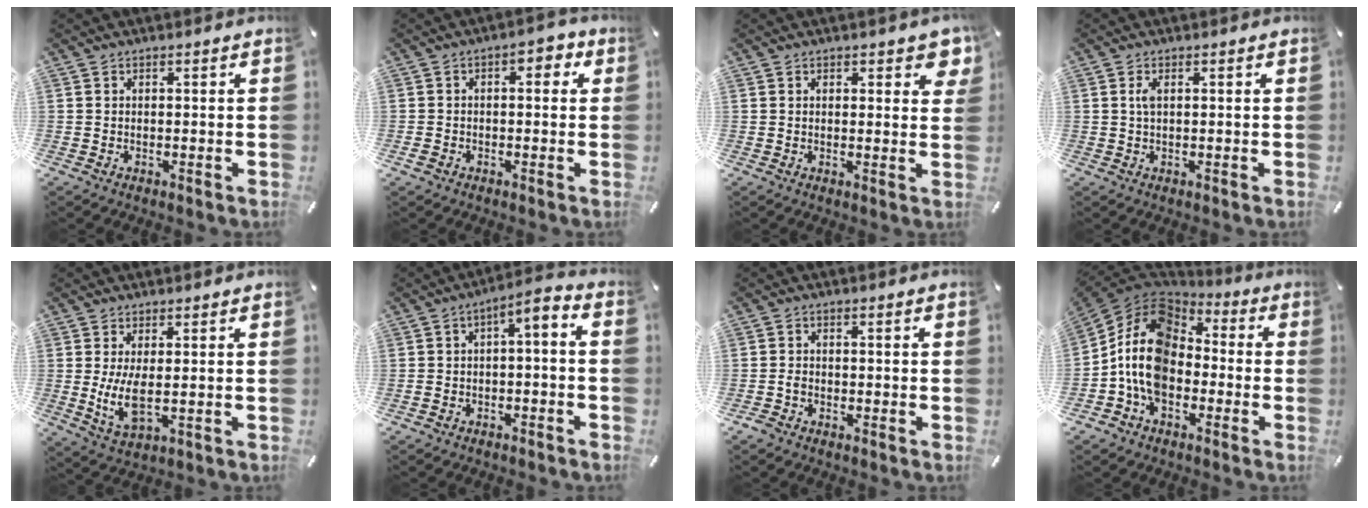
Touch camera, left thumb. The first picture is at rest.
{"total": 3.7, "force": [-0.6, 2.8, 2.3], "torque": [-0.030, 0.008, -0.017]}
{"total": 3.8, "force": [2.2, 2.0, 2.4], "torque": [-0.022, -0.007, 0.032]}
{"total": 1.9, "force": [0.4, 0.6, 1.7], "torque": [-0.035, 0.003, 0.006]}
{"total": 7.4, "force": [0.4, 2.8, 6.8], "torque": [-0.145, -0.018, 0.004]}
{"total": 4.7, "force": [-2.7, 2.1, 3.2], "torque": [-0.056, 0.012, -0.054]}
{"total": 1.9, "force": [-1.2, 1.2, 0.6], "torque": [-0.012, 0.006, -0.024]}
{"total": 13.7, "force": [-3.2, 10.4, 8.3], "torque": [-0.198, 0.018, -0.068]}